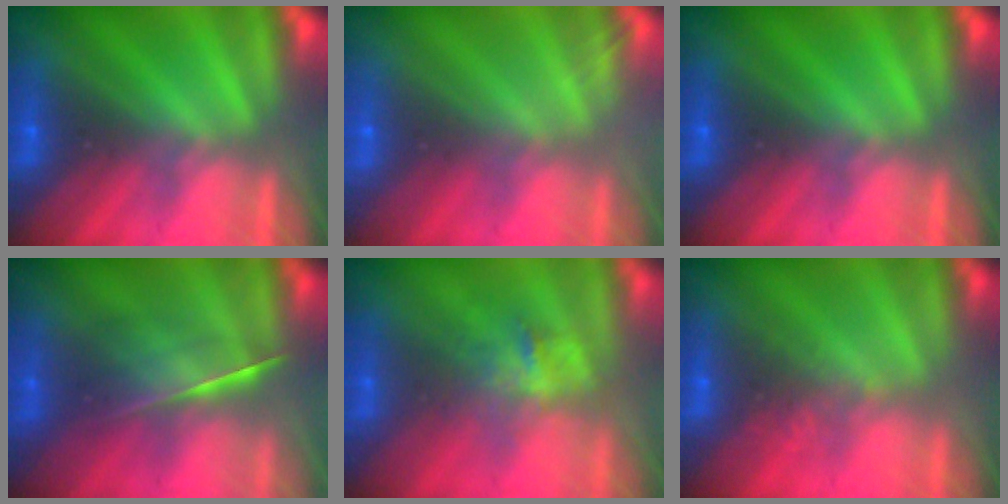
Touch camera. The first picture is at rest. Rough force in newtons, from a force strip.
{"total": 2.1}
{"total": 0.0}
{"total": 2.1}
{"total": 2.8}
{"total": 2.7}